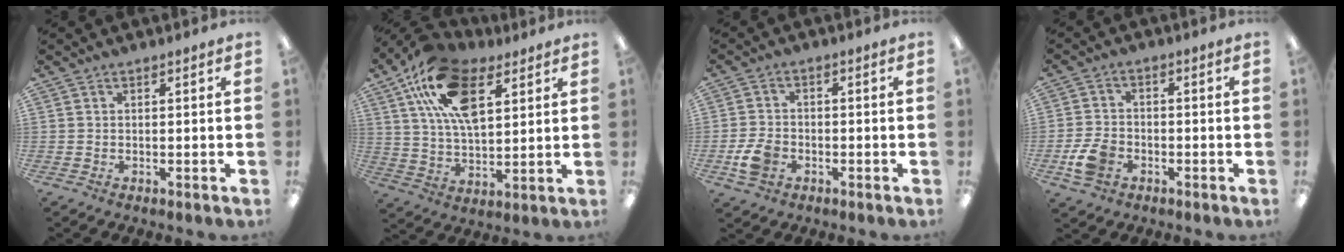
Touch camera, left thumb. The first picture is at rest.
{"total": 18.7, "force": [9.1, 10.0, 13.0], "torque": [-0.241, -0.014, 0.162]}
{"total": 6.2, "force": [-2.5, 4.4, 3.6], "torque": [-0.071, 0.012, -0.044]}
{"total": 7.0, "force": [-3.0, 4.9, 4.0], "torque": [-0.083, 0.014, -0.052]}